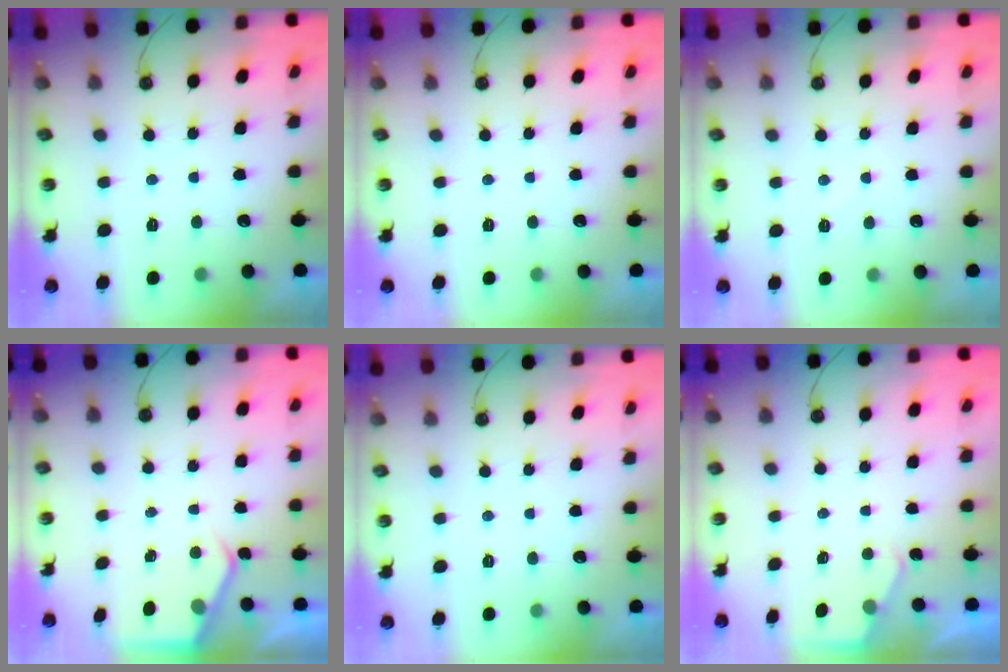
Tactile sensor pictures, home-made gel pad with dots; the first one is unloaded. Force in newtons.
{"total": 0.0}
{"total": 4.3, "press": 4.2, "slide": 0.6}
{"total": 3.7, "press": 3.6, "slide": 0.5}
{"total": 0.0}
{"total": 1.8, "press": 1.7, "slide": 0.3}